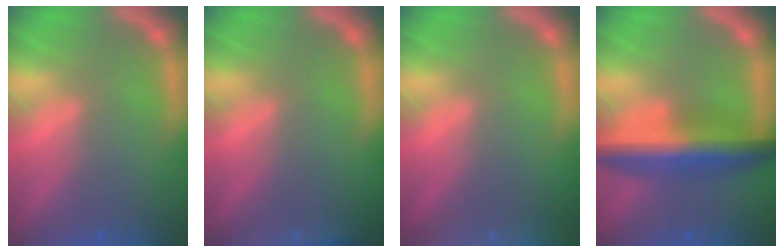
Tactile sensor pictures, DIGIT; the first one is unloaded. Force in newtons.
{"total": 1.9}
{"total": 8.5}
{"total": 7.5}